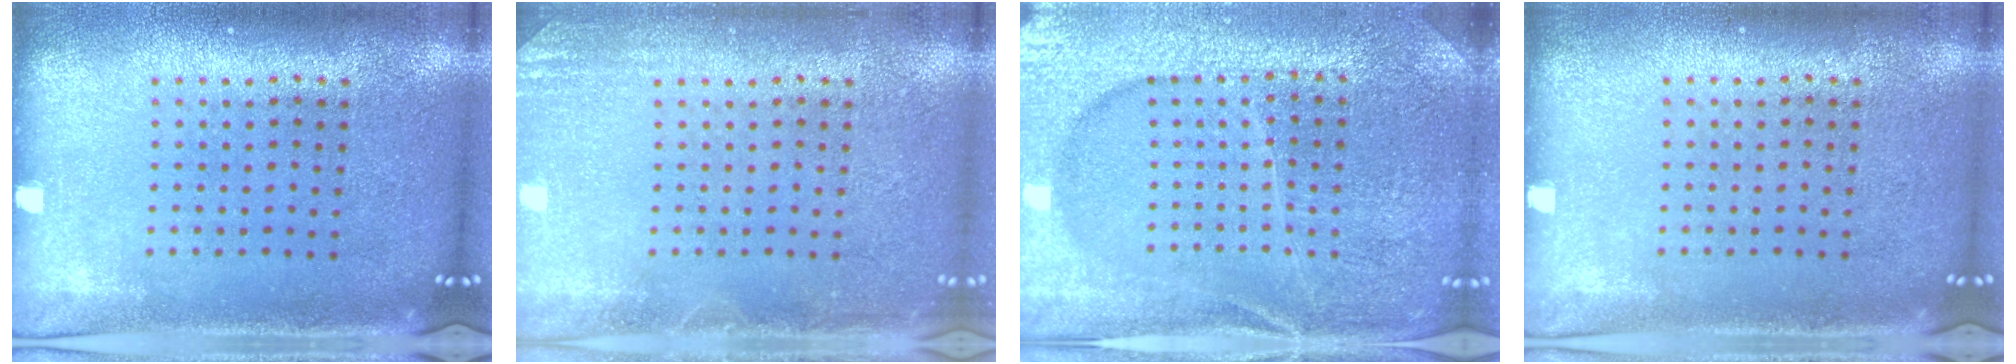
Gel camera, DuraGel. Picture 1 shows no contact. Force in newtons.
{"total": 1.8, "press": 1.8, "slide": 0.2}
{"total": 4.4, "press": 4.2, "slide": 1.4}
{"total": 0.0}